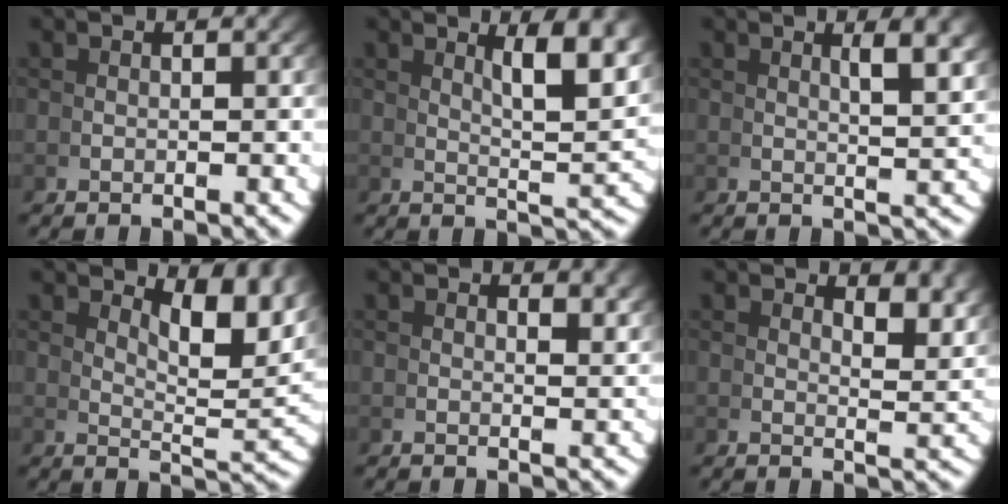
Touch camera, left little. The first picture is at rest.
{"total": 5.0, "force": [2.7, 0.2, 4.2], "torque": [-0.056, -0.011, 0.050]}
{"total": 2.9, "force": [1.7, -0.4, 2.3], "torque": [-0.031, -0.001, 0.032]}
{"total": 6.2, "force": [3.8, 0.8, 4.8], "torque": [-0.056, -0.003, 0.062]}
{"total": 1.3, "force": [1.2, 0.0, 0.5], "torque": [-0.007, -0.009, 0.022]}
{"total": 3.1, "force": [2.4, 0.3, 2.1], "torque": [-0.022, -0.014, 0.044]}